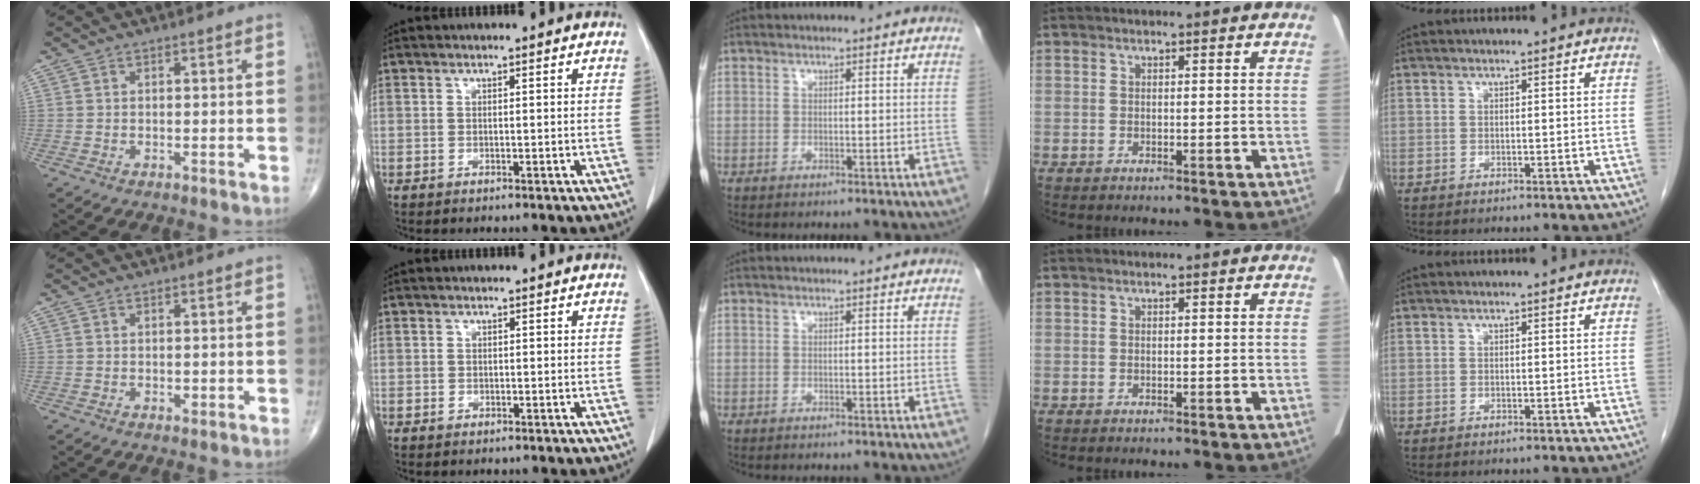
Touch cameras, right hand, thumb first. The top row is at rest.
{"thumb": {"total": 0.7, "force": [-0.1, 0.5, 0.5], "torque": [-0.004, -0.001, -0.002]}, "index": {"total": 0.7, "force": [-0.2, 0.7, 0.1], "torque": [-0.001, 0.004, -0.004]}}